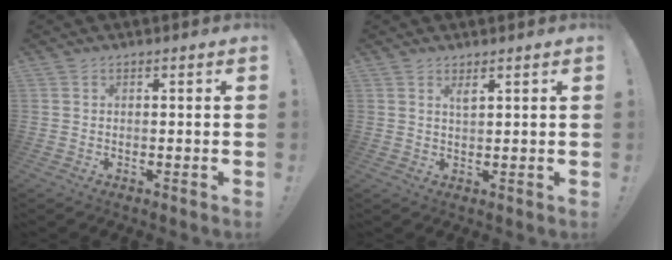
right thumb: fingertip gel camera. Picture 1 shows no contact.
{"total": 1.9, "force": [1.4, 0.2, 1.2], "torque": [-0.012, -0.010, 0.021]}